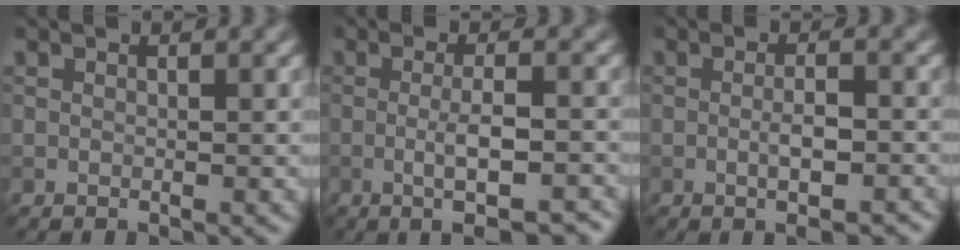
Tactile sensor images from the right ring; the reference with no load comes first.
{"total": 5.0, "force": [-1.4, 1.2, 4.7], "torque": [-0.073, -0.003, -0.019]}
{"total": 3.2, "force": [-0.9, 0.8, 3.0], "torque": [-0.050, -0.003, -0.010]}